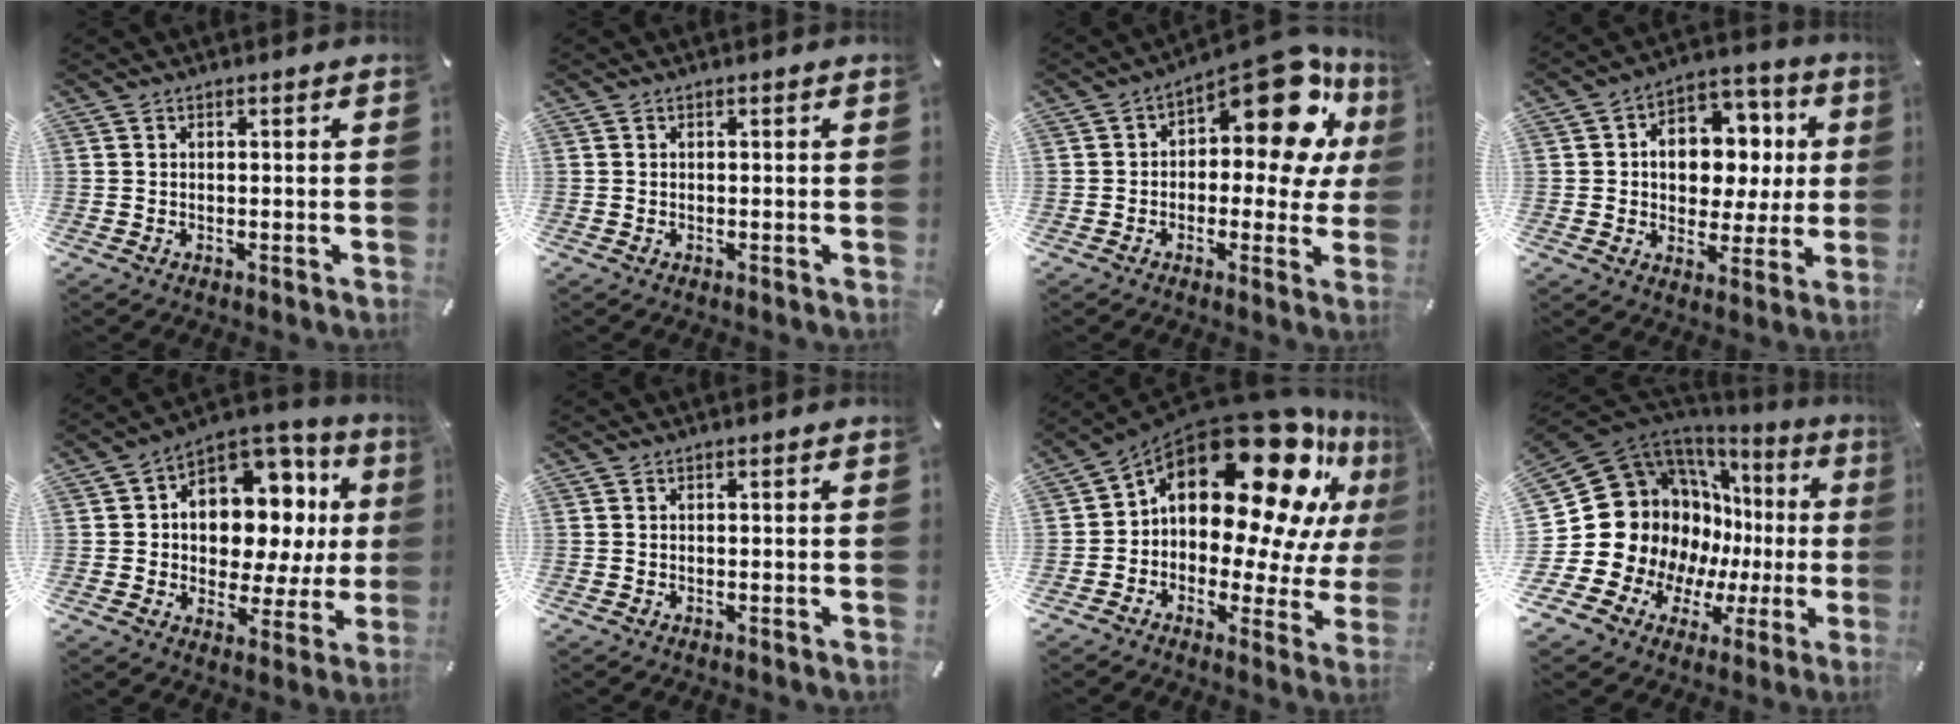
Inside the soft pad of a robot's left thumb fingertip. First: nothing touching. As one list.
[{"total": 0.0}, {"total": 17.3, "force": [8.6, 7.7, 12.9], "torque": [-0.179, -0.068, 0.144]}, {"total": 11.3, "force": [0.9, 9.6, 5.8], "torque": [-0.080, -0.007, 0.023]}, {"total": 14.9, "force": [4.3, 11.0, 9.0], "torque": [-0.112, -0.049, 0.076]}, {"total": 0.0}, {"total": 24.9, "force": [12.2, 12.9, 17.4], "torque": [-0.279, -0.102, 0.207]}, {"total": 22.5, "force": [3.1, 18.6, 12.3], "torque": [-0.216, -0.073, 0.111]}]